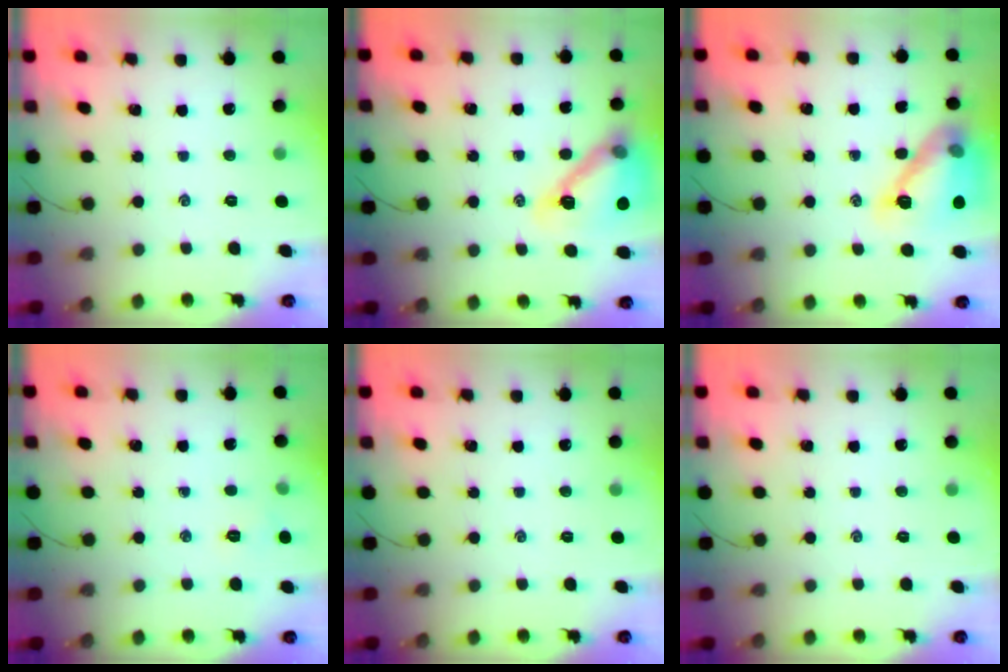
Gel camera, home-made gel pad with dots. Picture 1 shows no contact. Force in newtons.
{"total": 17.9, "press": 17.7, "slide": 2.6}
{"total": 14.7, "press": 14.7, "slide": 0.9}
{"total": 4.0, "press": 3.9, "slide": 1.0}
{"total": 0.0}
{"total": 0.0}